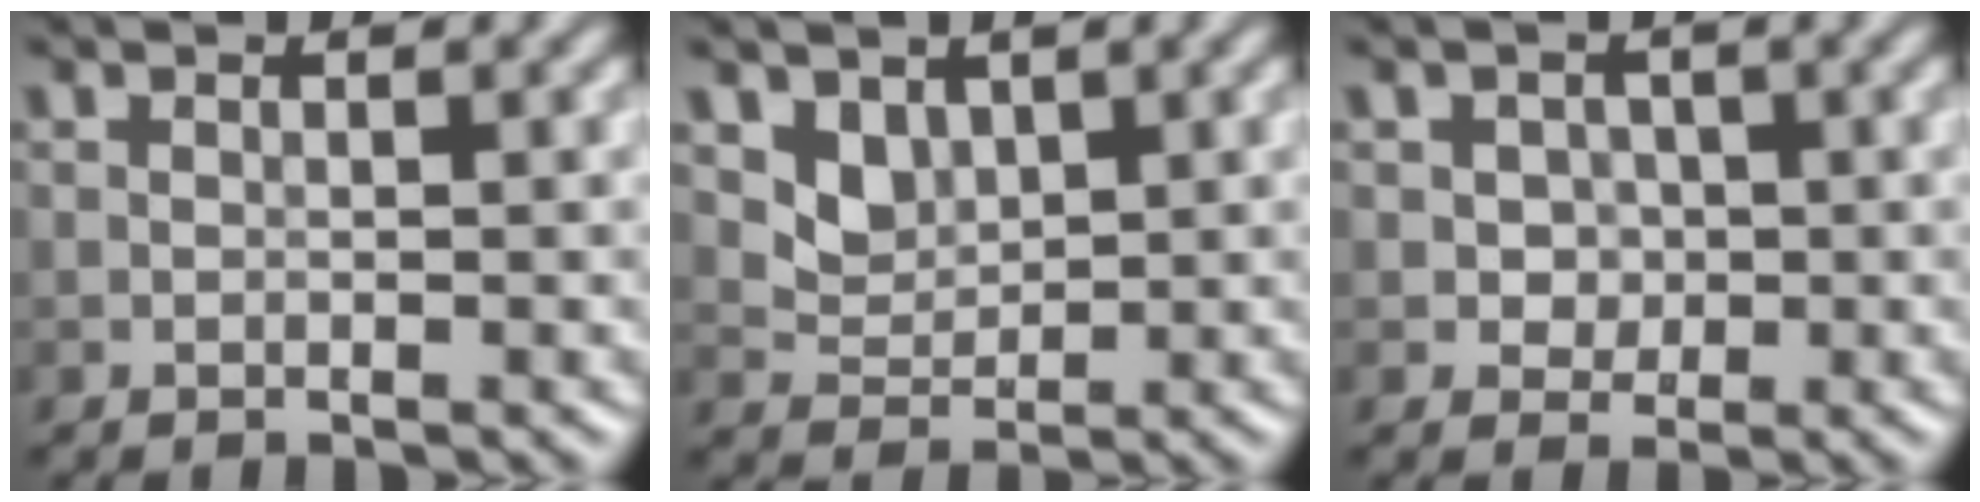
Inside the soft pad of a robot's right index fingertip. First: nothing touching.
{"total": 2.4, "force": [1.2, 1.8, 1.1], "torque": [-0.027, -0.016, 0.036]}
{"total": 2.0, "force": [0.0, 1.9, 0.8], "torque": [-0.001, 0.000, 0.000]}